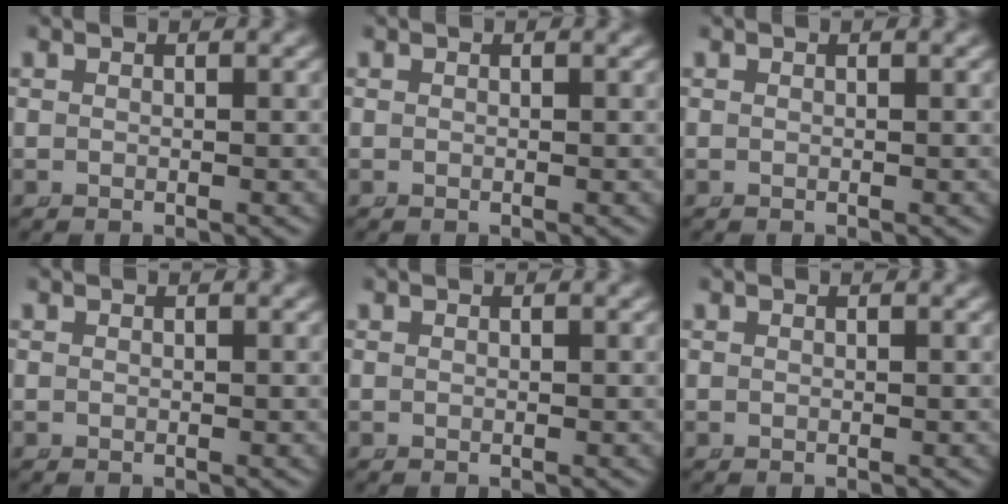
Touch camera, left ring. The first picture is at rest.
{"total": 0.0}
{"total": 0.0}
{"total": 0.0}
{"total": 0.0}
{"total": 0.0}